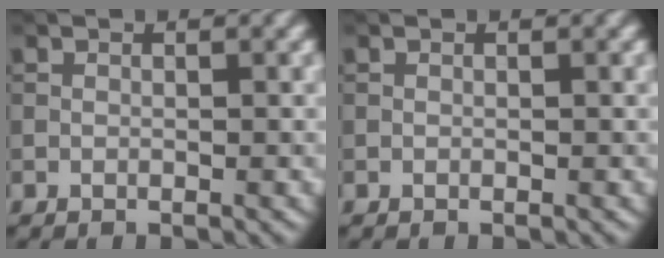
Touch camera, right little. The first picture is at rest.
{"total": 0.0}